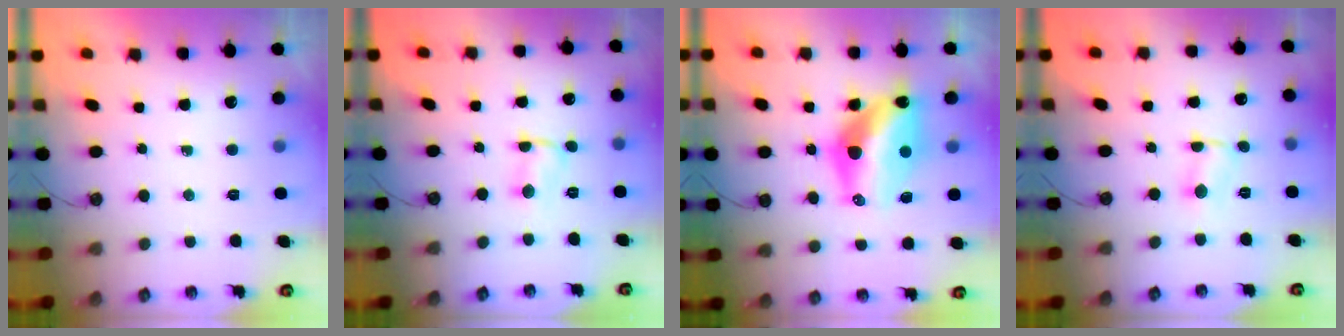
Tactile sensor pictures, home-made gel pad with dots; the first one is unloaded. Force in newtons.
{"total": 1.4, "press": 1.4, "slide": 0.0}
{"total": 15.3, "press": 15.0, "slide": 2.8}
{"total": 1.5, "press": 1.5, "slide": 0.2}